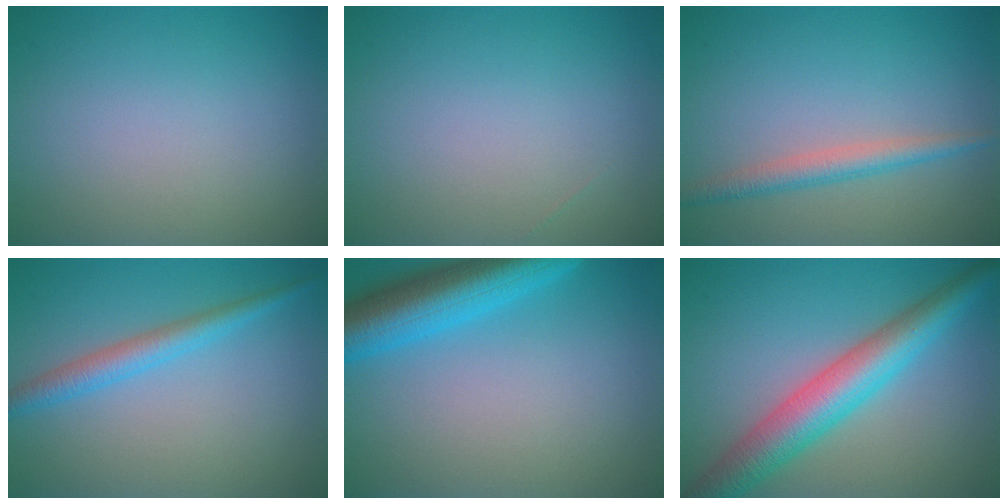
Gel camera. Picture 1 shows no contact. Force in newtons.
{"total": 0.0}
{"total": 2.5, "press": 2.5, "slide": 0.1}
{"total": 2.7, "press": 2.7, "slide": 0.2}
{"total": 7.2, "press": 7.2, "slide": 0.4}
{"total": 7.0, "press": 7.0, "slide": 0.0}